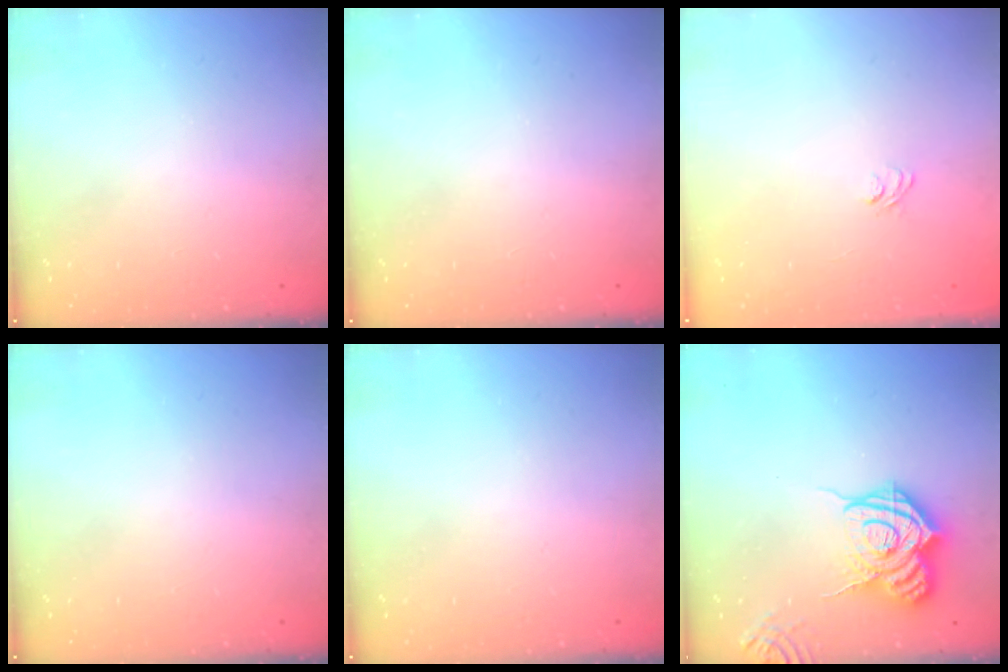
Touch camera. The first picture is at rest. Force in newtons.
{"total": 0.0}
{"total": 5.1, "press": 4.9, "slide": 1.2}
{"total": 0.0}
{"total": 0.0}
{"total": 17.5, "press": 17.4, "slide": 1.9}